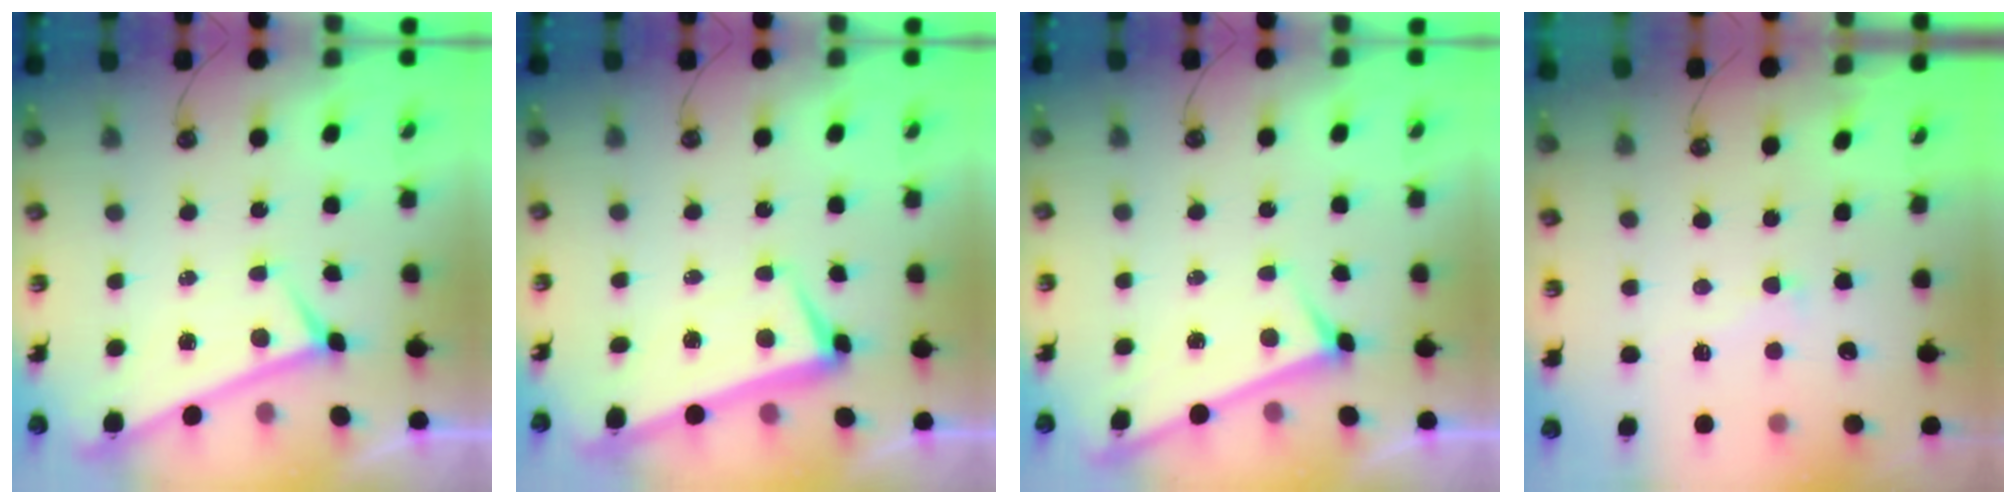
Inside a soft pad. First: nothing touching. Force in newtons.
{"total": 2.5, "press": 2.4, "slide": 0.4}
{"total": 3.1, "press": 3.1, "slide": 0.3}
{"total": 1.8, "press": 1.4, "slide": 1.1}